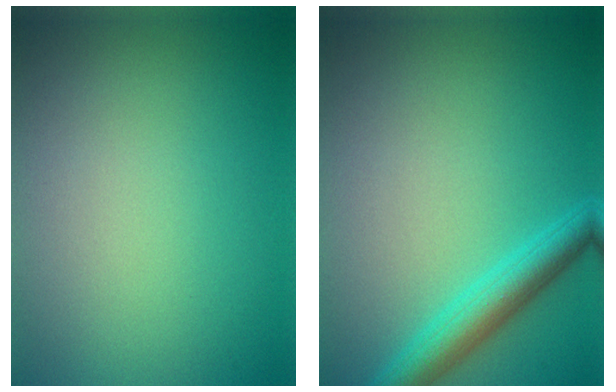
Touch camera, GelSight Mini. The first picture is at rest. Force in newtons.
{"total": 3.7, "press": 3.7, "slide": 0.2}